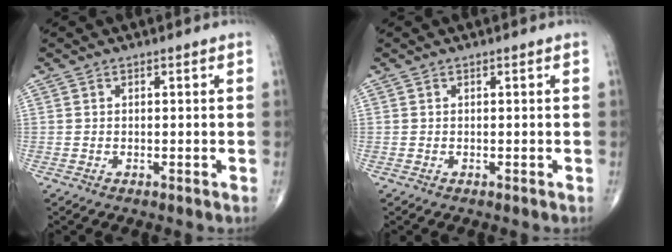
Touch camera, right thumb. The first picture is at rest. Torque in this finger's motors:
{"motor_torque": [0.05, 0.05, -0.03, 0.03, 0.00]}